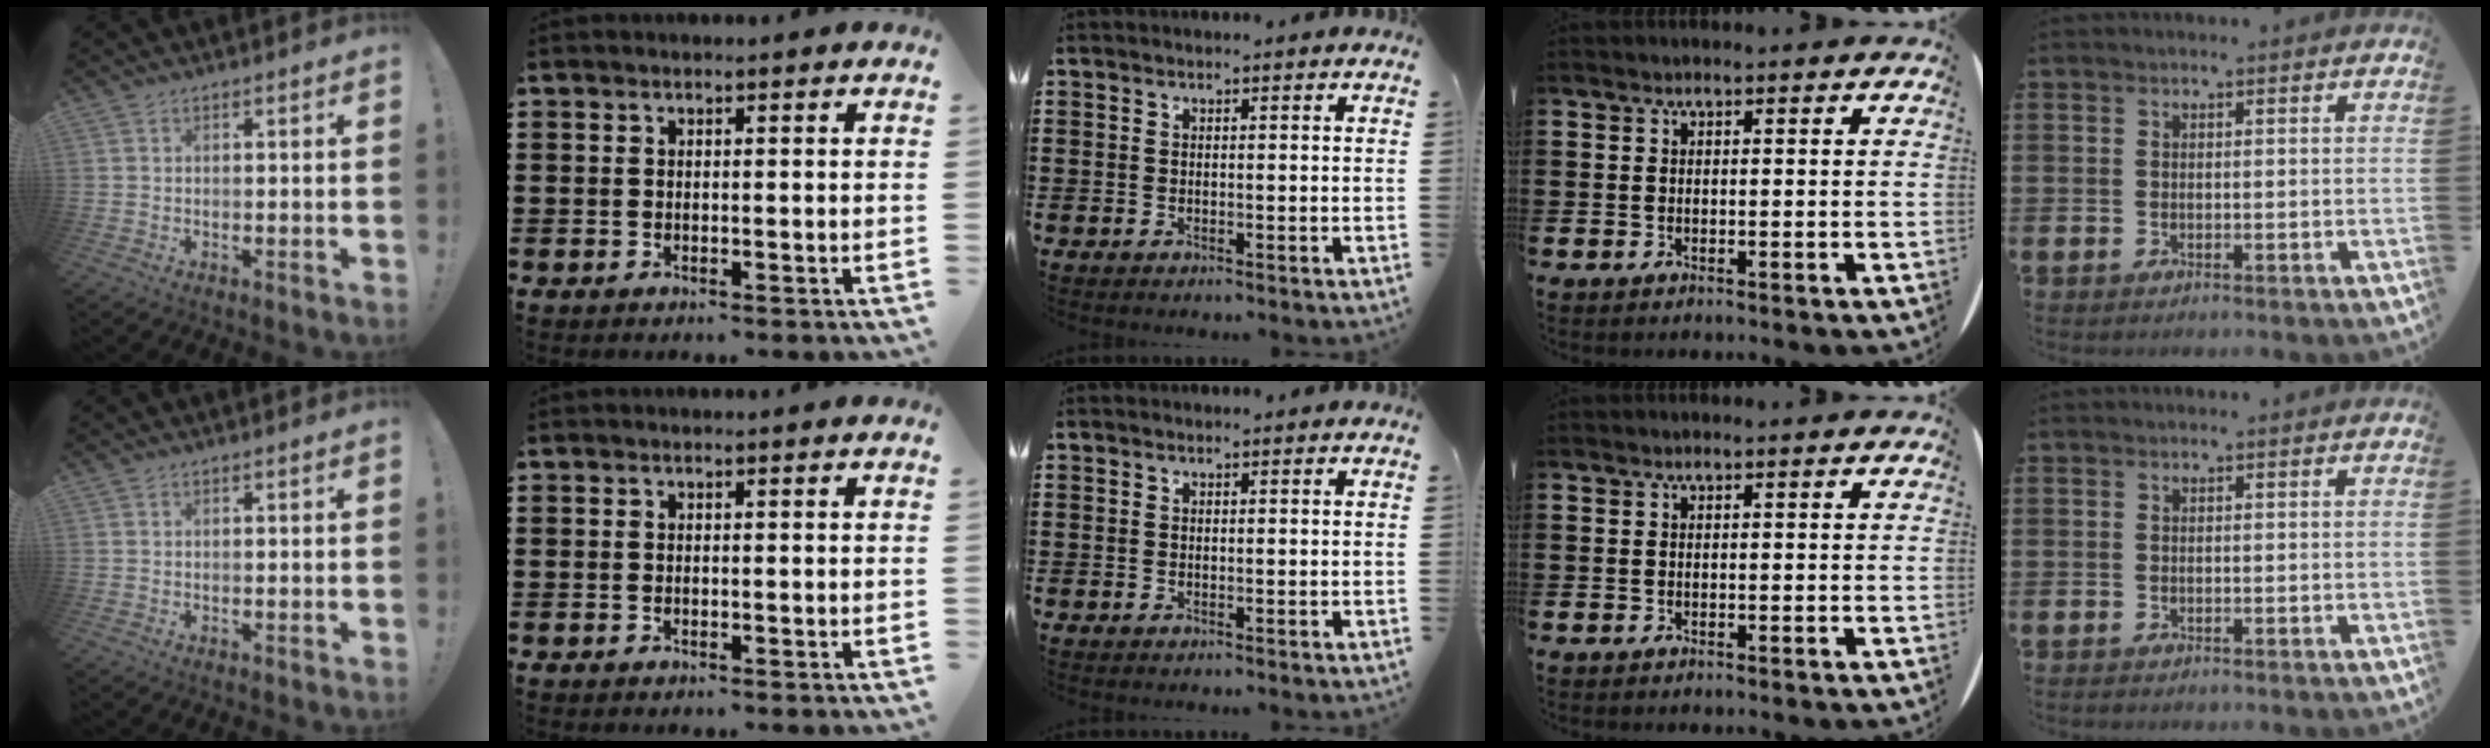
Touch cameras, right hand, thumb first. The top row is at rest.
{}